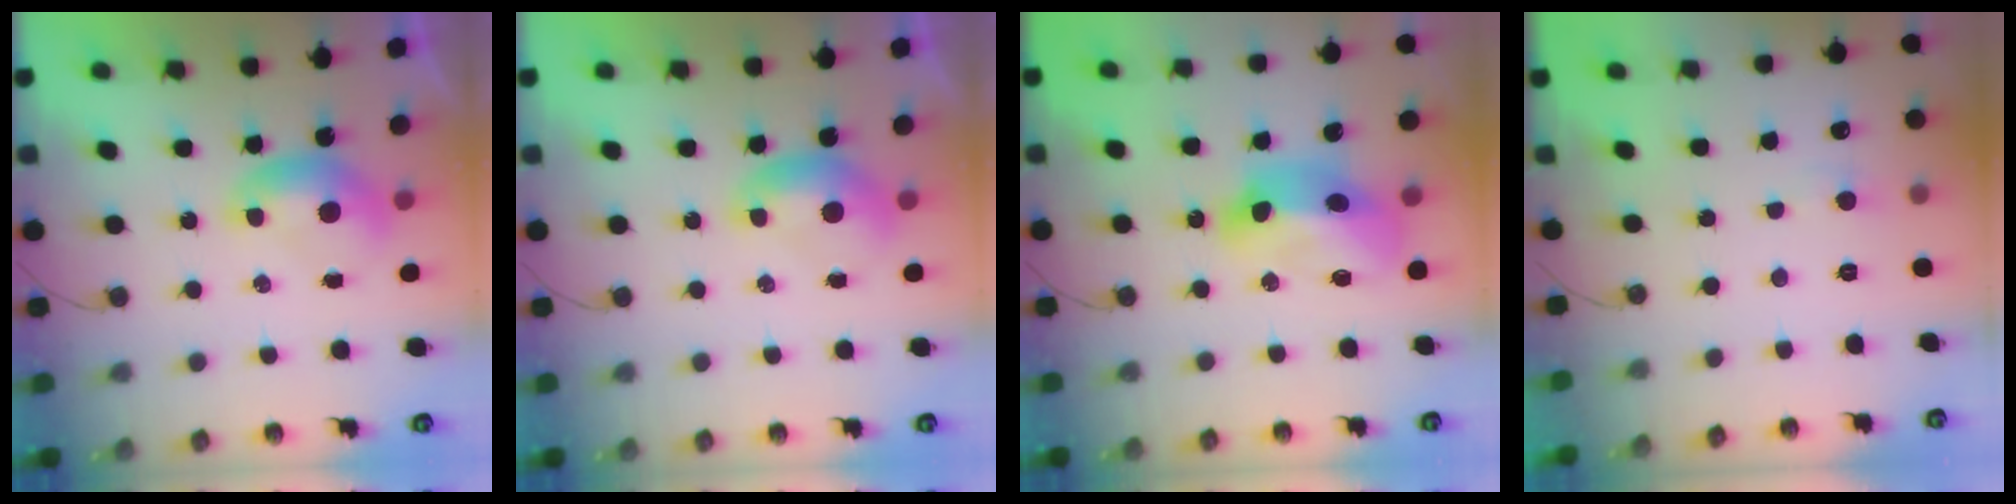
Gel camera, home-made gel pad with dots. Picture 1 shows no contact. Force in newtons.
{"total": 0.0}
{"total": 11.4, "press": 11.3, "slide": 1.2}
{"total": 0.0}